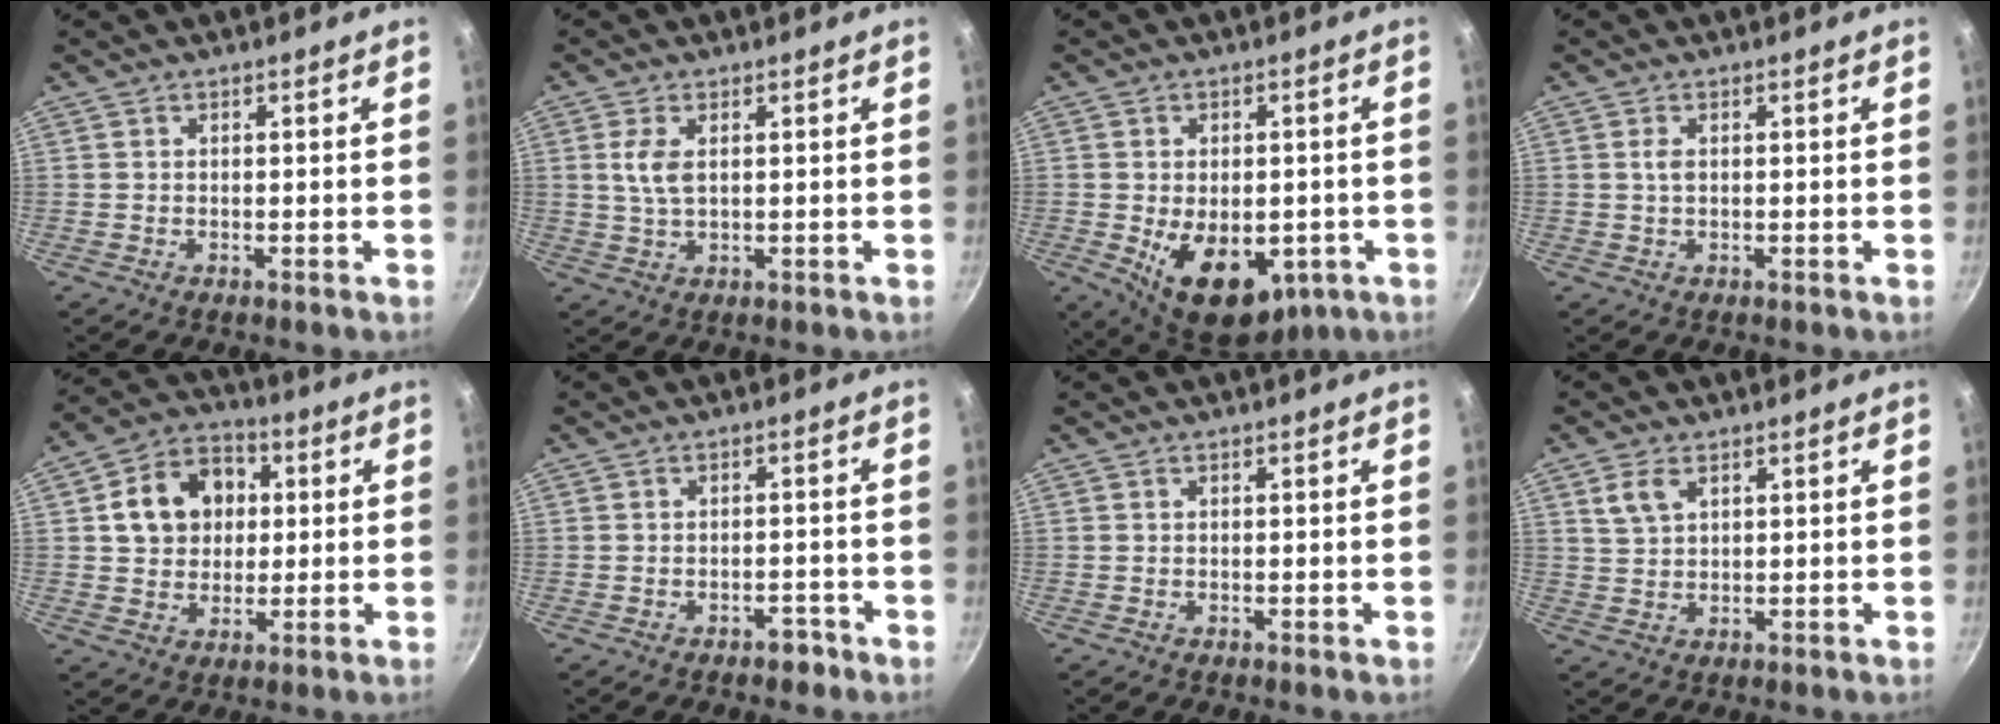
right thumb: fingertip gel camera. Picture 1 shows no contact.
{"total": 4.2, "force": [1.0, 2.1, 3.6], "torque": [-0.073, -0.003, 0.020]}
{"total": 15.1, "force": [-4.0, 9.5, 11.1], "torque": [-0.130, -0.009, -0.037]}
{"total": 1.4, "force": [0.2, 0.8, 1.2], "torque": [-0.023, 0.002, 0.003]}
{"total": 12.9, "force": [2.4, 10.4, 7.1], "torque": [-0.091, 0.020, 0.033]}
{"total": 2.4, "force": [-1.8, 1.3, 1.0], "torque": [0.000, 0.026, -0.013]}
{"total": 0.0}
{"total": 4.2, "force": [2.1, 2.5, 2.6], "torque": [-0.043, -0.003, 0.044]}